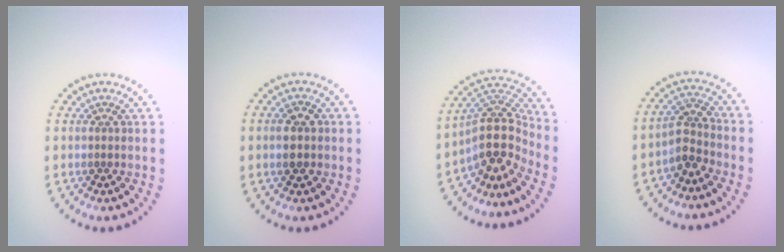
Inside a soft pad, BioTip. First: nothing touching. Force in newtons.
{"total": 3.0, "press": 2.9, "slide": 0.3}
{"total": 5.0, "press": 3.7, "slide": 3.3}
{"total": 2.6, "press": 2.0, "slide": 1.7}